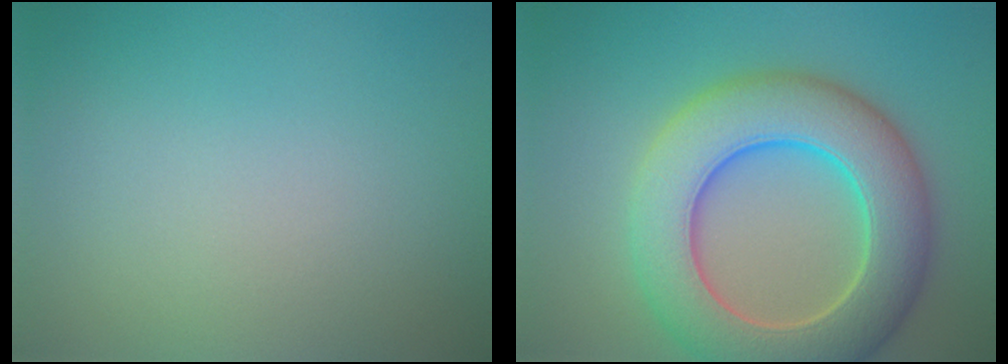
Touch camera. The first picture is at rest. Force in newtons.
{"total": 10.3, "press": 10.3, "slide": 0.4}